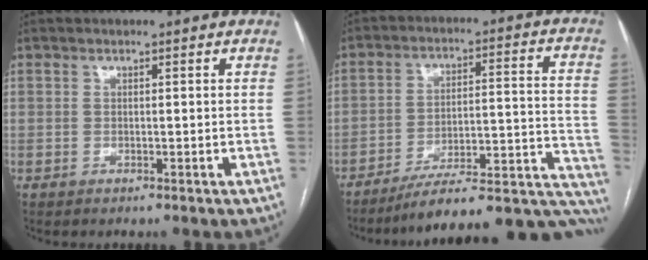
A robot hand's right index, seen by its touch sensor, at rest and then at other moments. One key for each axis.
{"total": 23.2, "fx": -19.6, "fy": 4.1, "fz": 11.7, "tx": -0.068, "ty": 0.045, "tz": -0.267}